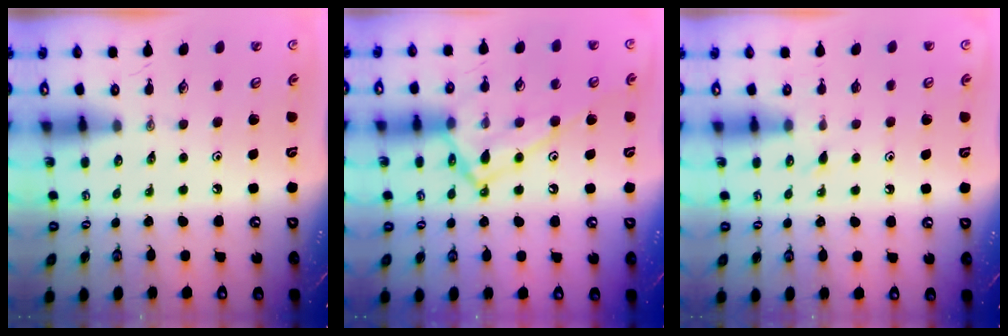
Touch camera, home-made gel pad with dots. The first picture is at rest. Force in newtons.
{"total": 15.9, "press": 15.9, "slide": 1.1}
{"total": 6.1, "press": 6.1, "slide": 0.5}